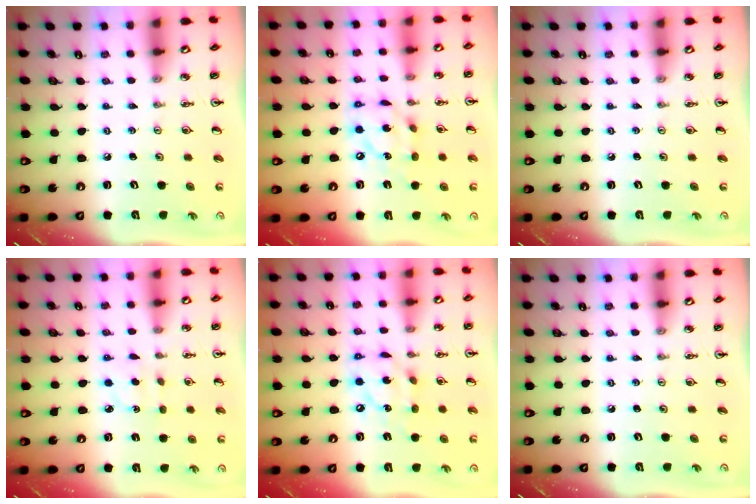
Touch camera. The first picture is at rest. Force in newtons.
{"total": 13.1, "press": 13.0, "slide": 1.0}
{"total": 0.0}
{"total": 2.7, "press": 2.6, "slide": 0.9}
{"total": 12.3, "press": 12.3, "slide": 0.8}
{"total": 0.0}